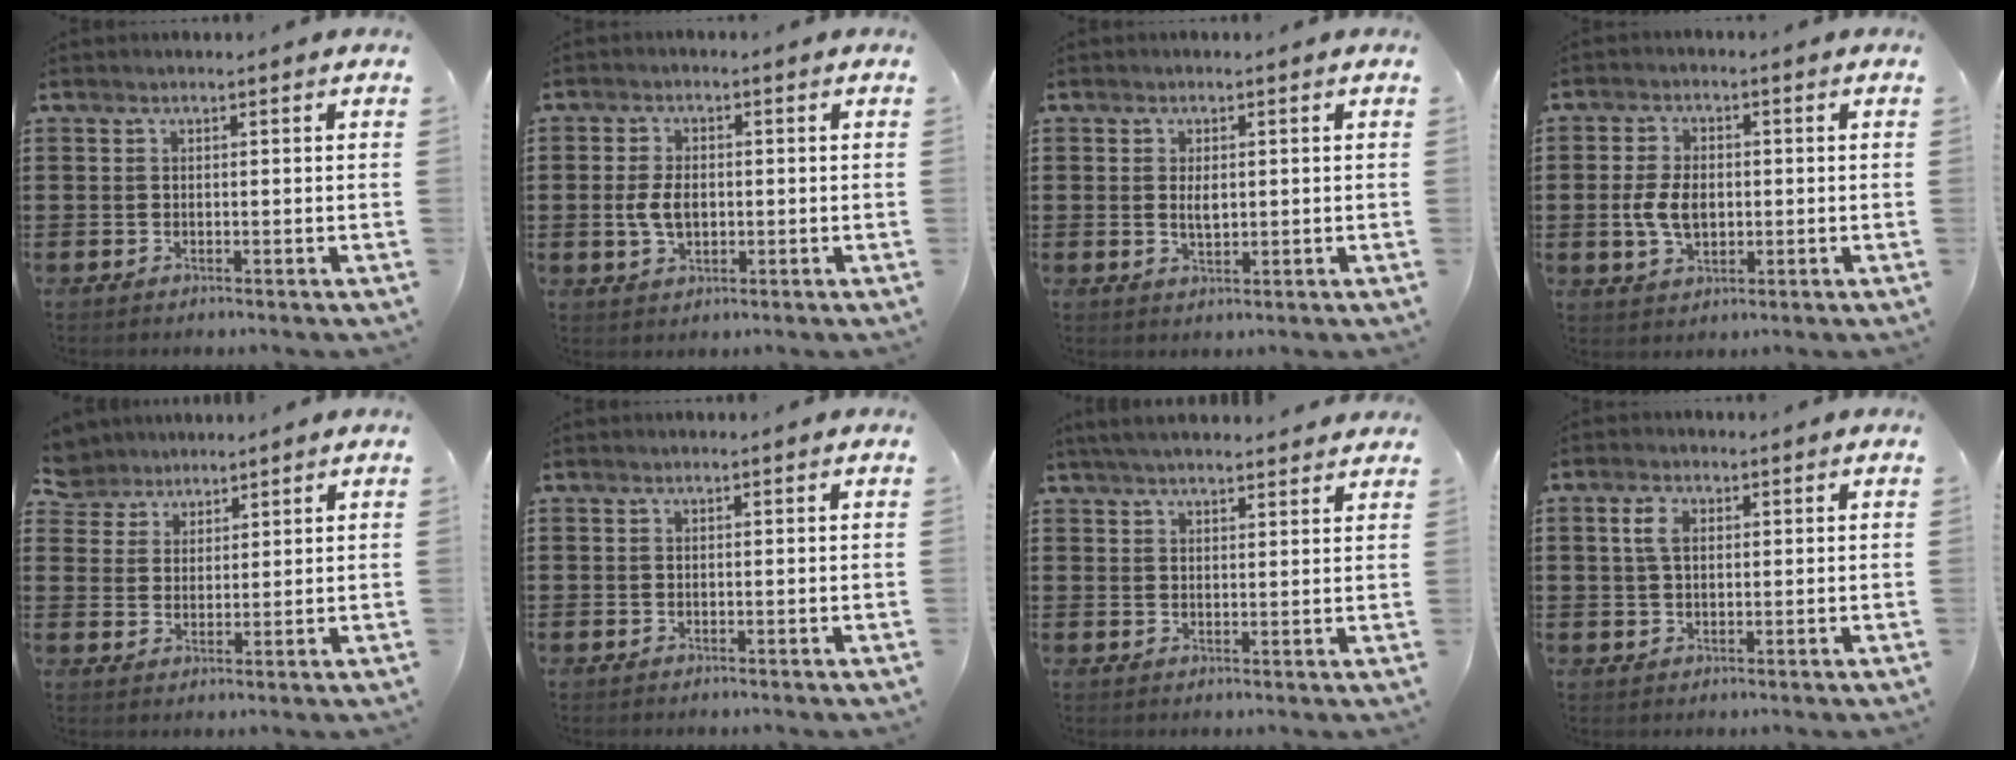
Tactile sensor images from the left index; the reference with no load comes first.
{"total": 4.7, "force": [-0.3, 2.9, 3.7], "torque": [-0.087, 0.003, -0.009]}
{"total": 2.3, "force": [0.2, 1.1, 2.1], "torque": [-0.042, 0.003, 0.002]}
{"total": 5.9, "force": [-0.4, 3.7, 4.6], "torque": [-0.101, -0.002, -0.015]}
{"total": 4.4, "force": [3.8, 2.2, 0.0], "torque": [-0.022, -0.005, 0.071]}
{"total": 0.0}
{"total": 3.6, "force": [3.4, 0.1, 1.2], "torque": [-0.033, -0.005, 0.064]}
{"total": 3.6, "force": [1.1, 2.1, 2.6], "torque": [-0.059, 0.011, 0.019]}